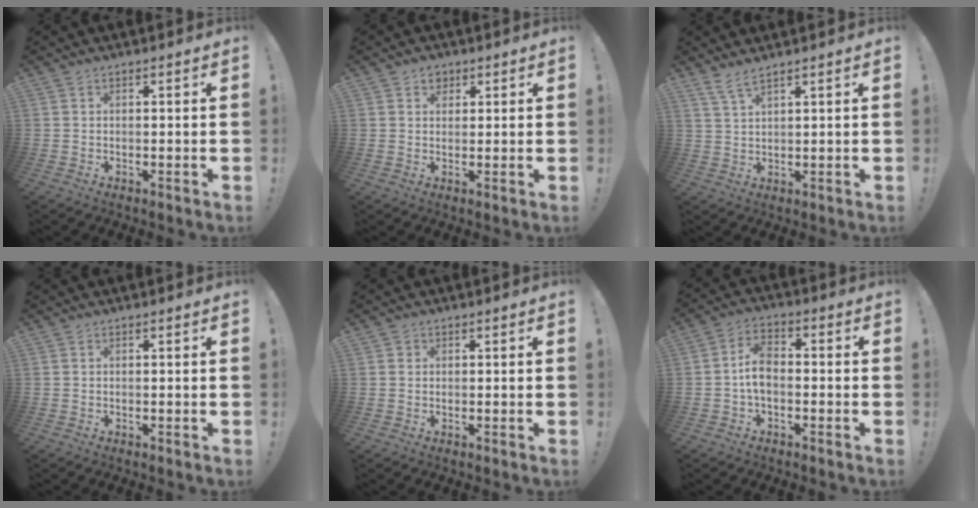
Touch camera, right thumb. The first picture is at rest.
{"total": 2.9, "force": [1.5, 2.4, 0.7], "torque": [-0.002, -0.007, 0.024]}
{"total": 4.2, "force": [3.5, 0.3, 2.4], "torque": [-0.054, -0.017, 0.063]}
{"total": 0.0}
{"total": 1.0, "force": [0.4, 1.0, 0.2], "torque": [0.003, 0.000, 0.005]}
{"total": 7.1, "force": [-1.1, 4.6, 5.3], "torque": [-0.101, 0.009, -0.018]}